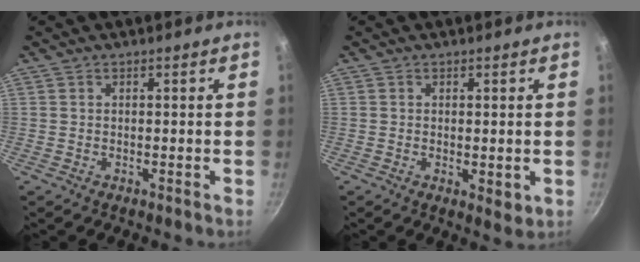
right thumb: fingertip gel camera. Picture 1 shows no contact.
{"total": 2.8, "force": [-0.4, 1.1, 2.5], "torque": [-0.037, -0.010, -0.004]}